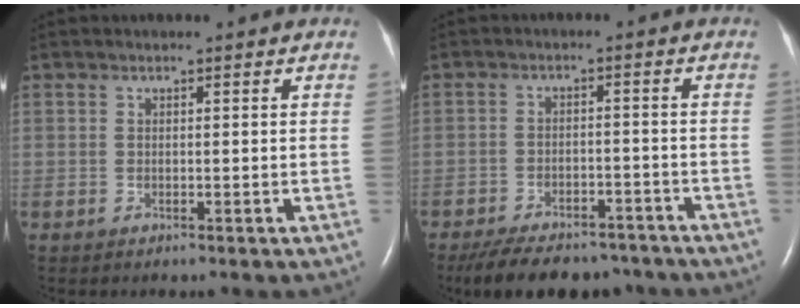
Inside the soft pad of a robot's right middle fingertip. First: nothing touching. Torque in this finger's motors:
{"motor_torque": [0.55, -0.54, 0.11, 0.03]}